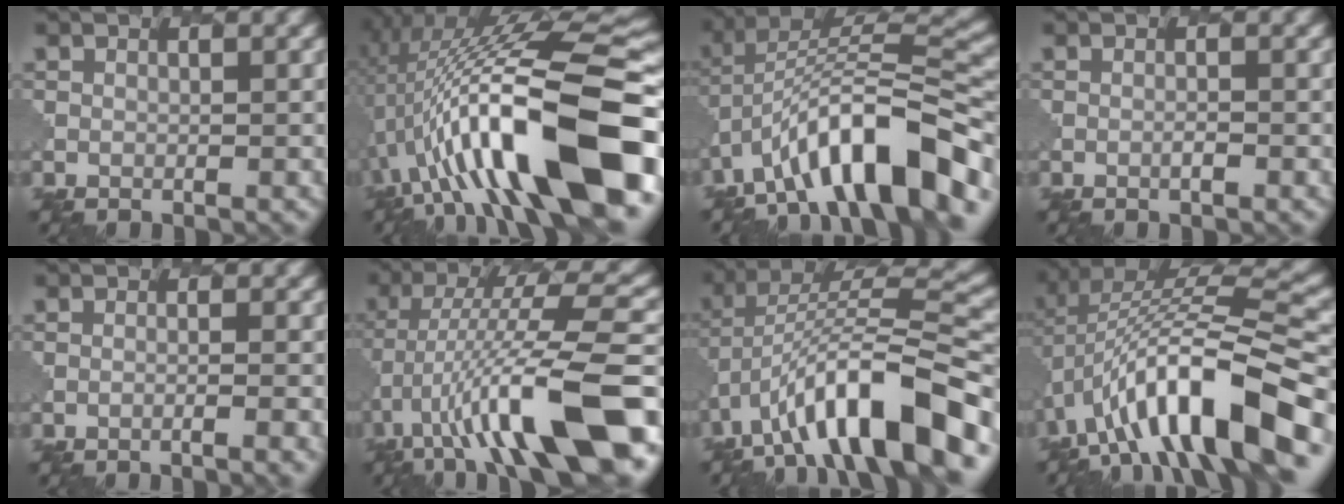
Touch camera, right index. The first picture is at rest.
{"total": 16.4, "force": [-2.6, 4.8, 15.5], "torque": [-0.244, 0.034, -0.043]}
{"total": 11.6, "force": [-6.7, 3.6, 8.7], "torque": [-0.126, 0.023, -0.116]}
{"total": 0.5, "force": [-0.2, 0.1, 0.5], "torque": [-0.007, 0.000, -0.006]}
{"total": 2.1, "force": [-1.0, 0.4, 1.7], "torque": [-0.018, 0.004, -0.026]}
{"total": 13.8, "force": [-5.0, 2.6, 12.6], "torque": [-0.204, 0.030, -0.067]}
{"total": 12.5, "force": [-6.6, 3.8, 9.9], "torque": [-0.157, 0.026, -0.107]}
{"total": 12.6, "force": [-4.5, 4.4, 10.9], "torque": [-0.187, 0.019, -0.072]}